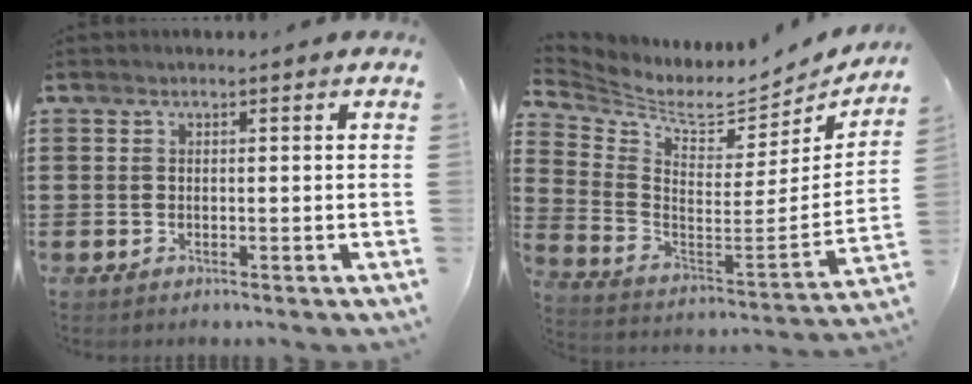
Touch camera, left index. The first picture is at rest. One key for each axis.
{"total": 5.6, "fx": 4.4, "fy": 2.2, "fz": 2.7, "tx": -0.072, "ty": -0.053, "tz": 0.067}